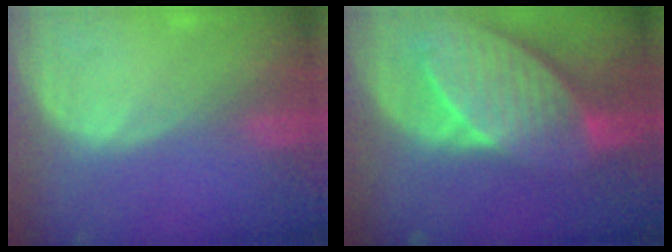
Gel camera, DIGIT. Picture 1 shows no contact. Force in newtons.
{"total": 10.7, "press": 9.4, "slide": 5.1}